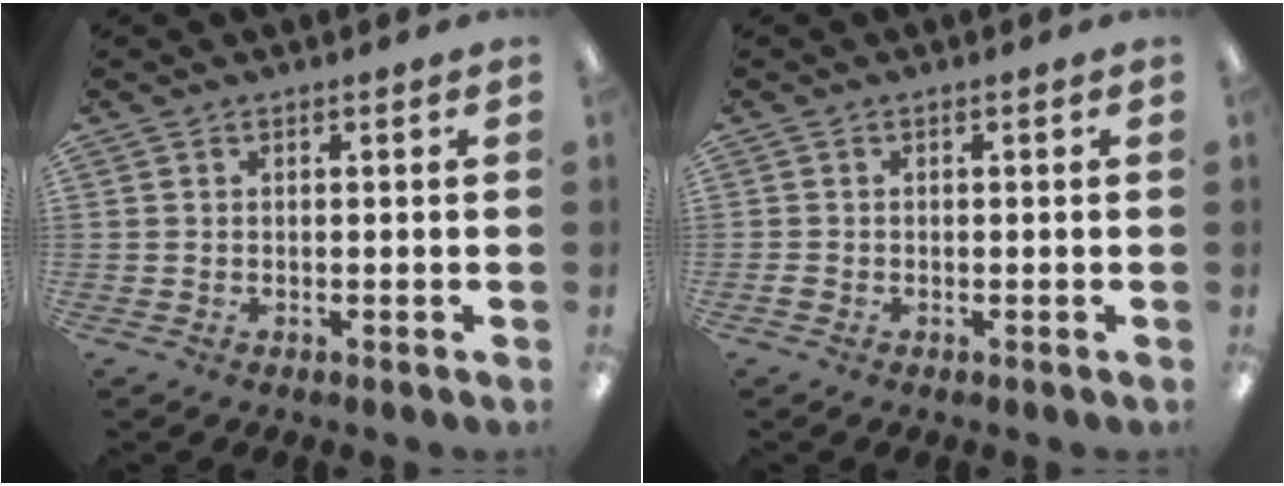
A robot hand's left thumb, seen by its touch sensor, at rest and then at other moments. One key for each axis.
{"total": 0.9, "fx": -0.5, "fy": 0.6, "fz": 0.5, "tx": -0.008, "ty": 0.002, "tz": -0.009}